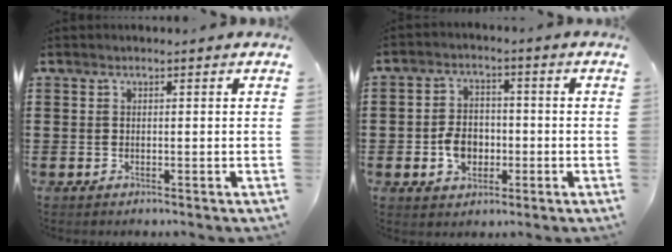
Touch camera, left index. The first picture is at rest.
{"total": 5.8, "force": [-1.4, 4.2, 3.7], "torque": [-0.085, 0.005, -0.028]}